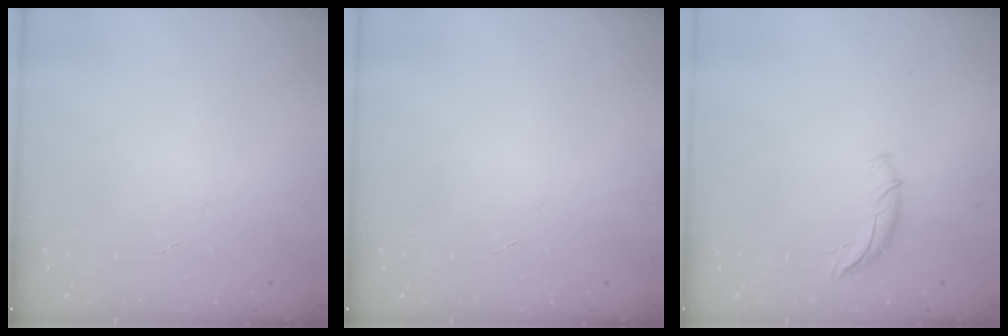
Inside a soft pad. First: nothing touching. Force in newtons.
{"total": 0.0}
{"total": 6.2, "press": 6.2, "slide": 0.6}